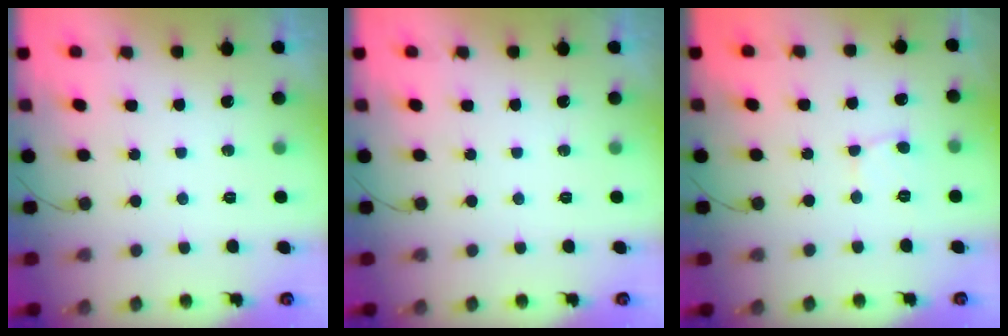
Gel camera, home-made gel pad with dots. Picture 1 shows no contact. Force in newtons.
{"total": 0.0}
{"total": 3.0, "press": 3.0, "slide": 0.3}